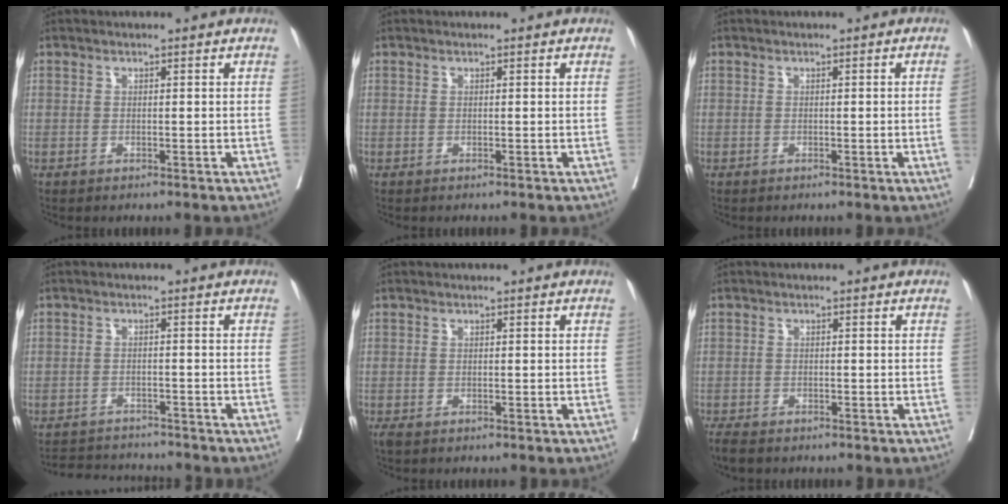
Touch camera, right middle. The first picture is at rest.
{"total": 0.0}
{"total": 1.3, "force": [-0.2, -0.5, 1.2], "torque": [-0.014, -0.002, -0.001]}
{"total": 6.2, "force": [-6.2, 0.7, 0.4], "torque": [-0.010, -0.001, -0.097]}
{"total": 1.3, "force": [-0.9, 0.5, 0.7], "torque": [-0.015, -0.006, -0.016]}
{"total": 3.2, "force": [-2.6, 0.9, 1.5], "torque": [-0.031, -0.011, -0.044]}